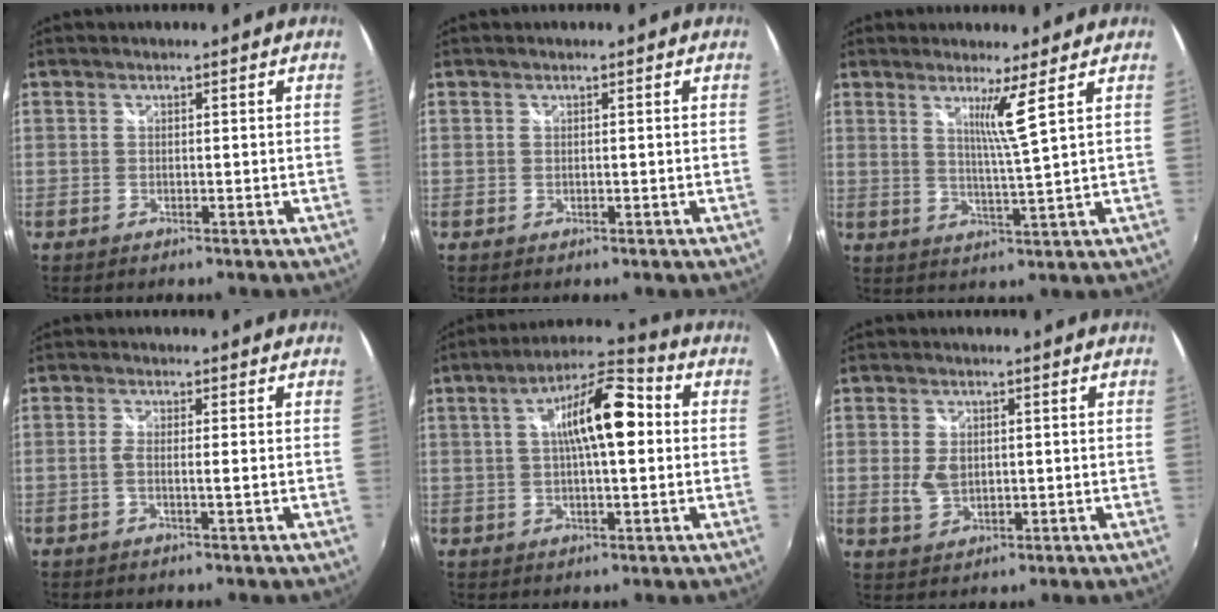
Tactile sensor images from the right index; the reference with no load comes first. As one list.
[{"total": 0.0}, {"total": 4.9, "force": [2.7, -1.6, 3.8], "torque": [-0.066, -0.018, 0.043]}, {"total": 2.1, "force": [-0.5, -0.2, 2.0], "torque": [-0.039, 0.000, -0.012]}, {"total": 12.3, "force": [1.8, 3.8, 11.6], "torque": [-0.194, 0.023, 0.021]}, {"total": 4.4, "force": [0.0, 3.2, 3.1], "torque": [-0.063, -0.001, 0.002]}]